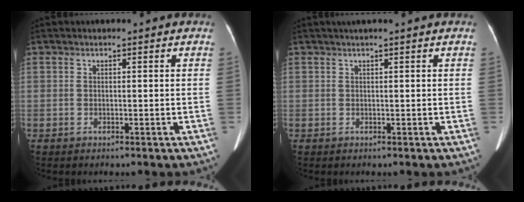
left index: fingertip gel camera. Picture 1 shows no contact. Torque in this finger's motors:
{"motor_torque": [0.04, -0.14, 0.00, 0.00]}